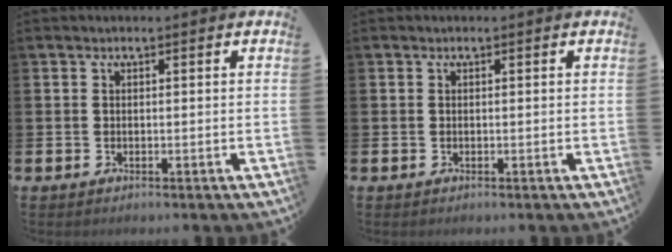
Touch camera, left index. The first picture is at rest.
{"total": 0.0}